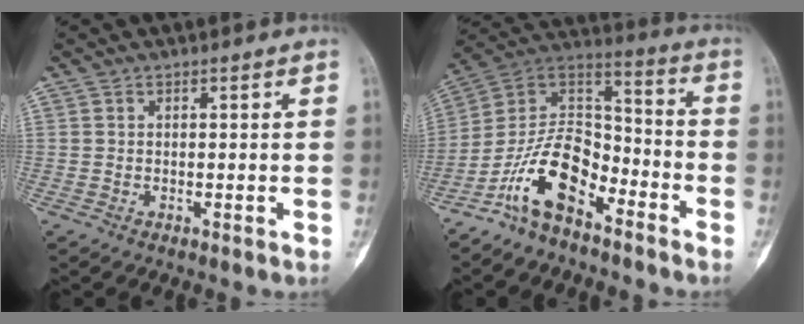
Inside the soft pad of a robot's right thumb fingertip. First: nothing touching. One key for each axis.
{"total": 14.5, "fx": -8.8, "fy": 7.3, "fz": 8.9, "tx": -0.152, "ty": 0.089, "tz": -0.174}